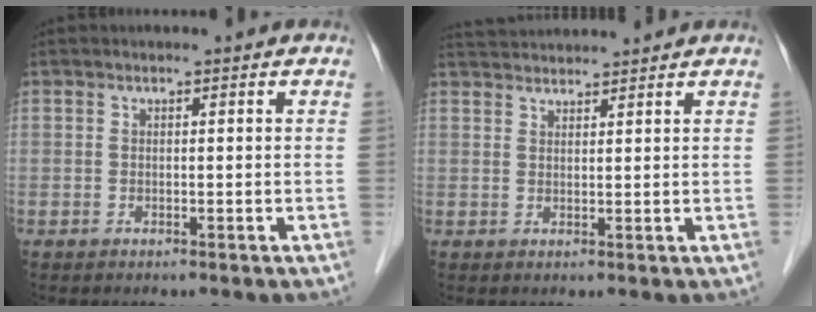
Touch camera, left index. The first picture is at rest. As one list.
[{"total": 6.1, "force": [5.9, 0.2, 1.2], "torque": [-0.027, 0.038, 0.096]}]